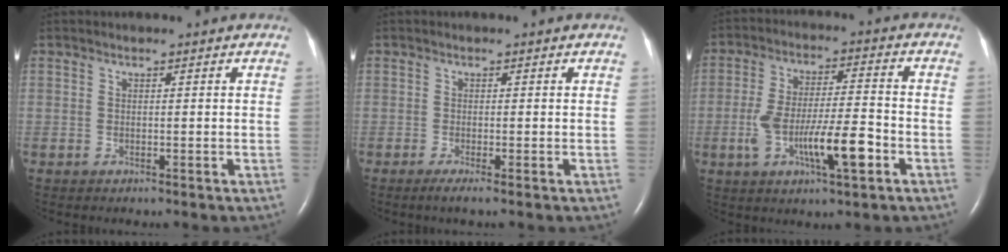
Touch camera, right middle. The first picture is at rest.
{"total": 1.5, "force": [-0.9, -0.2, 1.1], "torque": [-0.027, -0.005, -0.020]}
{"total": 11.0, "force": [-3.8, 1.9, 10.2], "torque": [-0.191, 0.004, -0.064]}